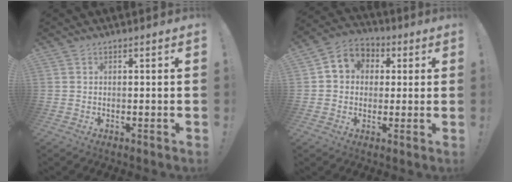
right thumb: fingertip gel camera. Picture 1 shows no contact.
{"total": 7.8, "force": [1.2, 7.1, 3.1], "torque": [-0.035, 0.000, 0.028]}